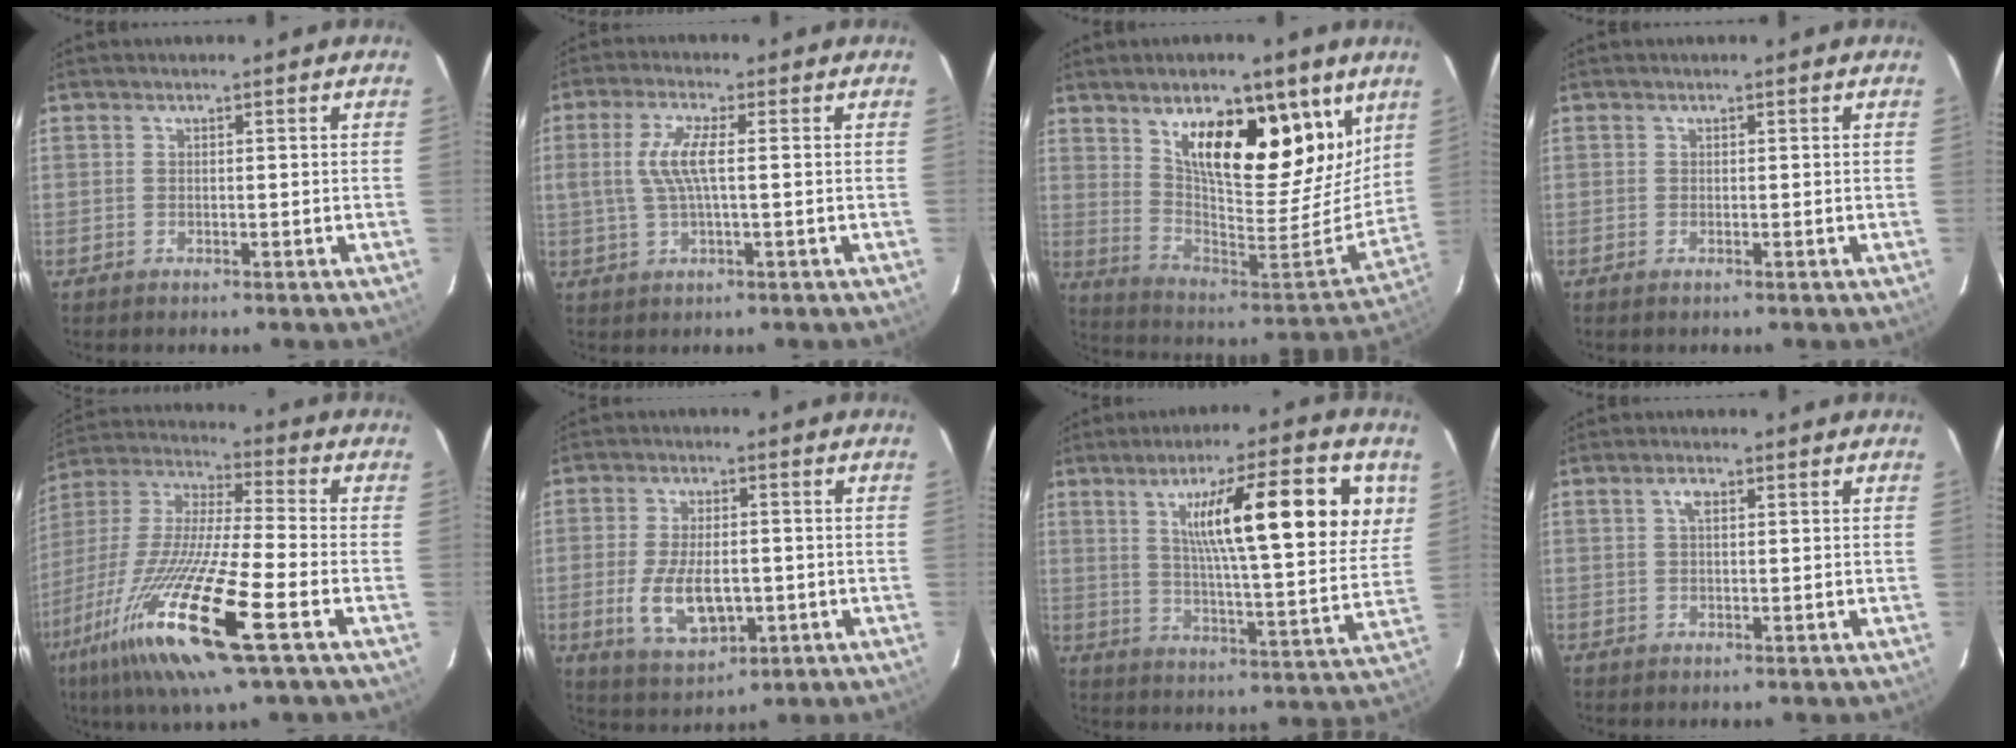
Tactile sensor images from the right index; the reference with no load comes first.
{"total": 6.6, "force": [0.5, 1.3, 6.5], "torque": [-0.131, 0.003, 0.014]}
{"total": 23.4, "force": [13.9, 9.7, 16.1], "torque": [-0.243, -0.012, 0.239]}
{"total": 0.0}
{"total": 22.7, "force": [-10.7, 2.5, 19.9], "torque": [-0.399, -0.050, -0.210]}
{"total": 10.8, "force": [-2.4, 5.4, 9.1], "torque": [-0.185, -0.014, -0.031]}
{"total": 22.0, "force": [8.8, 4.1, 19.7], "torque": [-0.294, 0.014, 0.137]}
{"total": 1.8, "force": [0.6, 0.8, 1.5], "torque": [-0.029, 0.006, 0.010]}